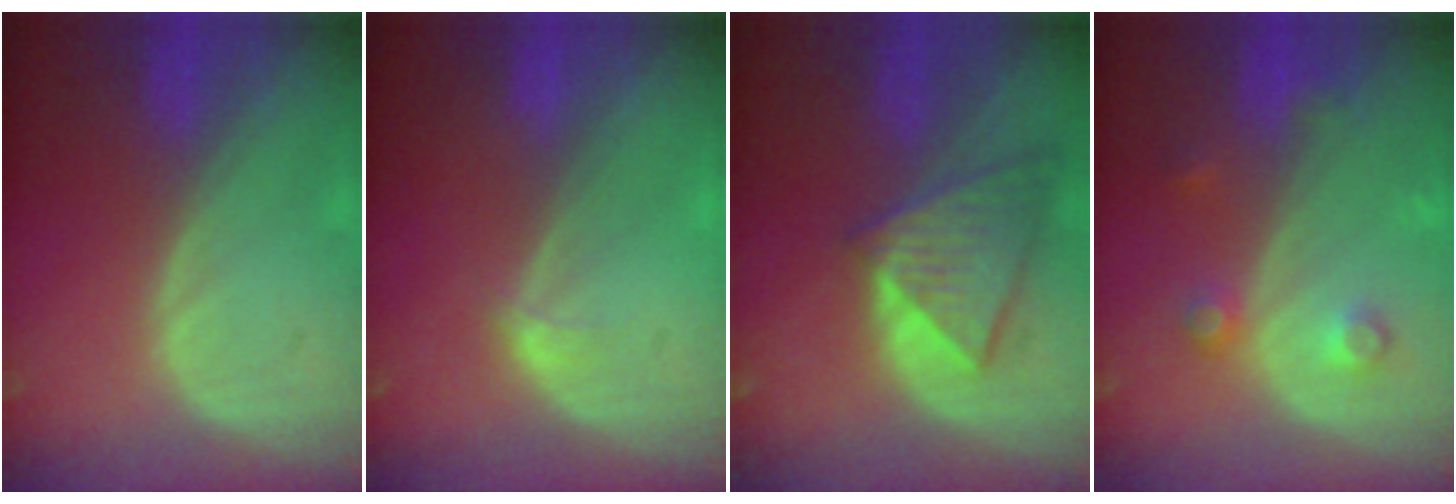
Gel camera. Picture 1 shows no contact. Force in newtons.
{"total": 1.0, "press": 1.0, "slide": 0.1}
{"total": 8.1, "press": 7.2, "slide": 3.6}
{"total": 4.0, "press": 3.6, "slide": 1.8}